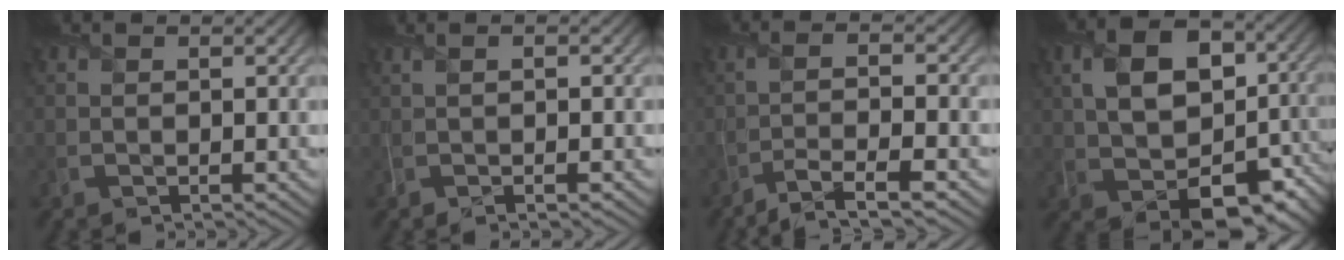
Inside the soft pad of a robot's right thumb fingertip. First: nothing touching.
{"total": 2.2, "force": [-0.1, 0.4, 2.1], "torque": [-0.034, 0.003, -0.006]}
{"total": 6.6, "force": [-4.0, 1.2, 5.1], "torque": [-0.086, 0.006, -0.082]}
{"total": 14.0, "force": [-1.6, 8.9, 10.6], "torque": [-0.186, -0.013, -0.018]}